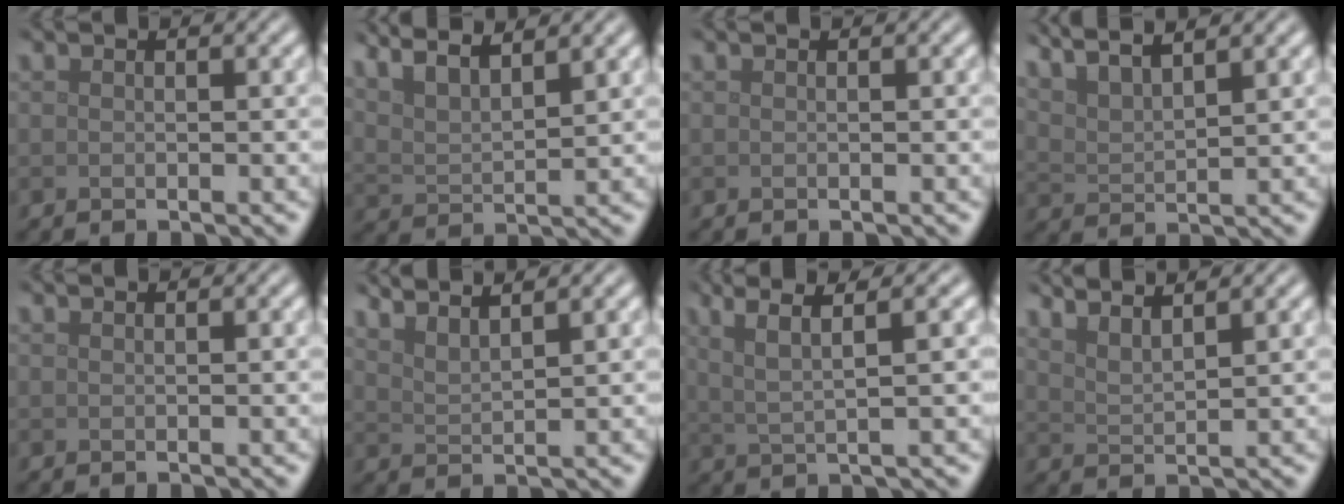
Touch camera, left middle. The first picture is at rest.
{"total": 7.2, "force": [5.5, 2.1, 4.2], "torque": [-0.068, 0.020, 0.074]}
{"total": 0.0}
{"total": 6.7, "force": [5.3, 1.8, 3.7], "torque": [-0.054, 0.023, 0.067]}
{"total": 0.0}
{"total": 4.3, "force": [3.7, 1.0, 2.0], "torque": [-0.014, 0.016, 0.042]}
{"total": 4.8, "force": [2.4, 0.9, 4.1], "torque": [-0.072, 0.010, 0.034]}
{"total": 3.8, "force": [3.3, 0.8, 1.7], "torque": [-0.010, 0.010, 0.042]}